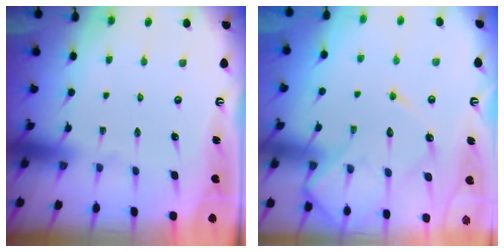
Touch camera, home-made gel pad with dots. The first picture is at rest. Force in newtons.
{"total": 13.8, "press": 13.7, "slide": 1.3}